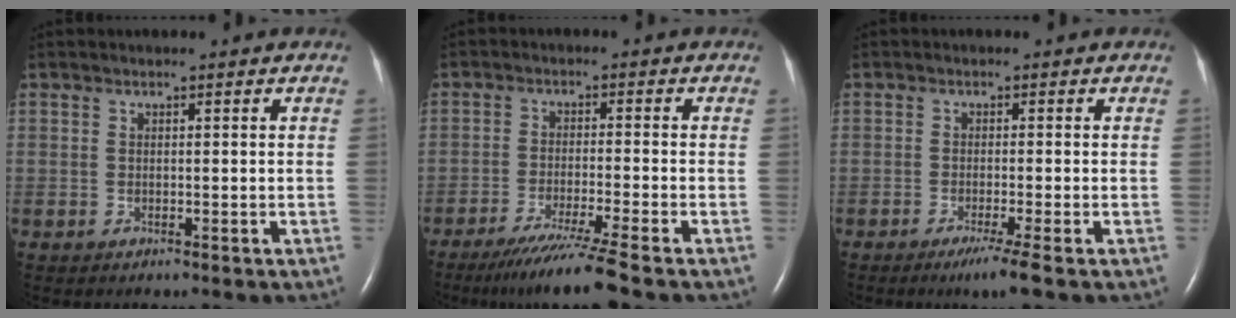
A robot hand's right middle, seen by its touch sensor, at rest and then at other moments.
{"total": 8.5, "force": [-6.5, -1.8, 5.2], "torque": [-0.083, -0.031, -0.111]}
{"total": 3.8, "force": [-2.3, -0.8, 2.8], "torque": [-0.049, -0.014, -0.042]}